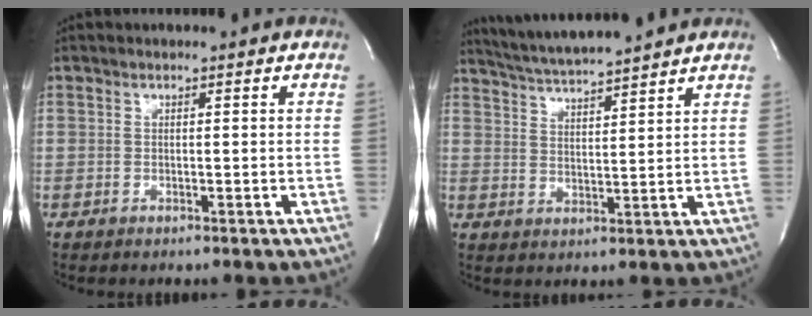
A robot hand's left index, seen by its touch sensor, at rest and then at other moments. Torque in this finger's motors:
{"motor_torque": [0.08, -0.27, 0.26, 0.05]}